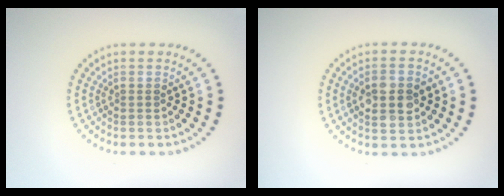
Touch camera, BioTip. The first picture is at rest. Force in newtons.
{"total": 4.0, "press": 4.0, "slide": 0.2}